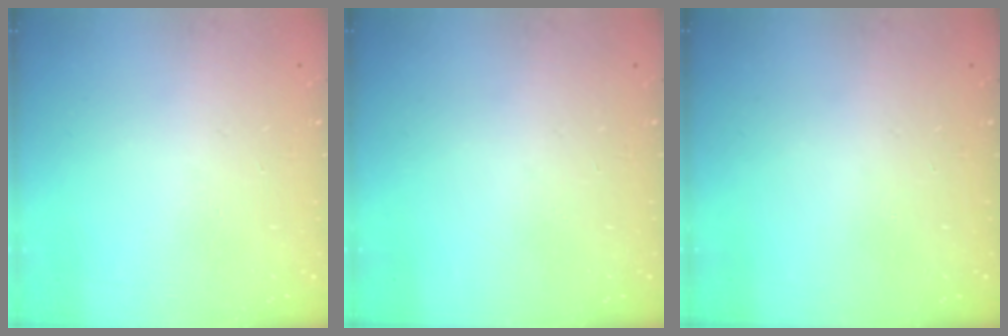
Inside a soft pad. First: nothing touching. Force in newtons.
{"total": 0.0}
{"total": 0.0}